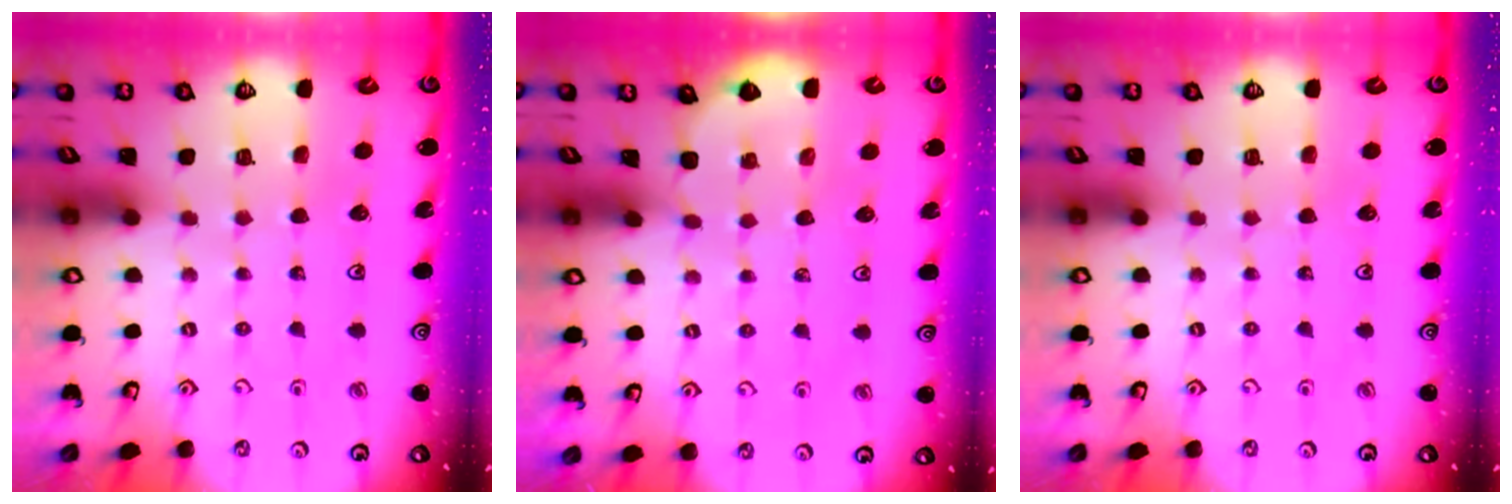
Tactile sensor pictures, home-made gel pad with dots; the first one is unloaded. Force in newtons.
{"total": 2.1, "press": 2.1, "slide": 0.2}
{"total": 0.0}